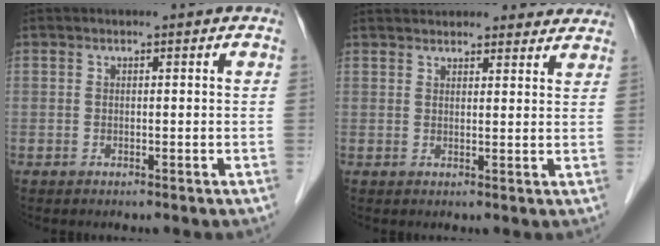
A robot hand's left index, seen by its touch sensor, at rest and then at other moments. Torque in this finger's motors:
{"motor_torque": [0.97, -1.16, 0.38, 0.12]}